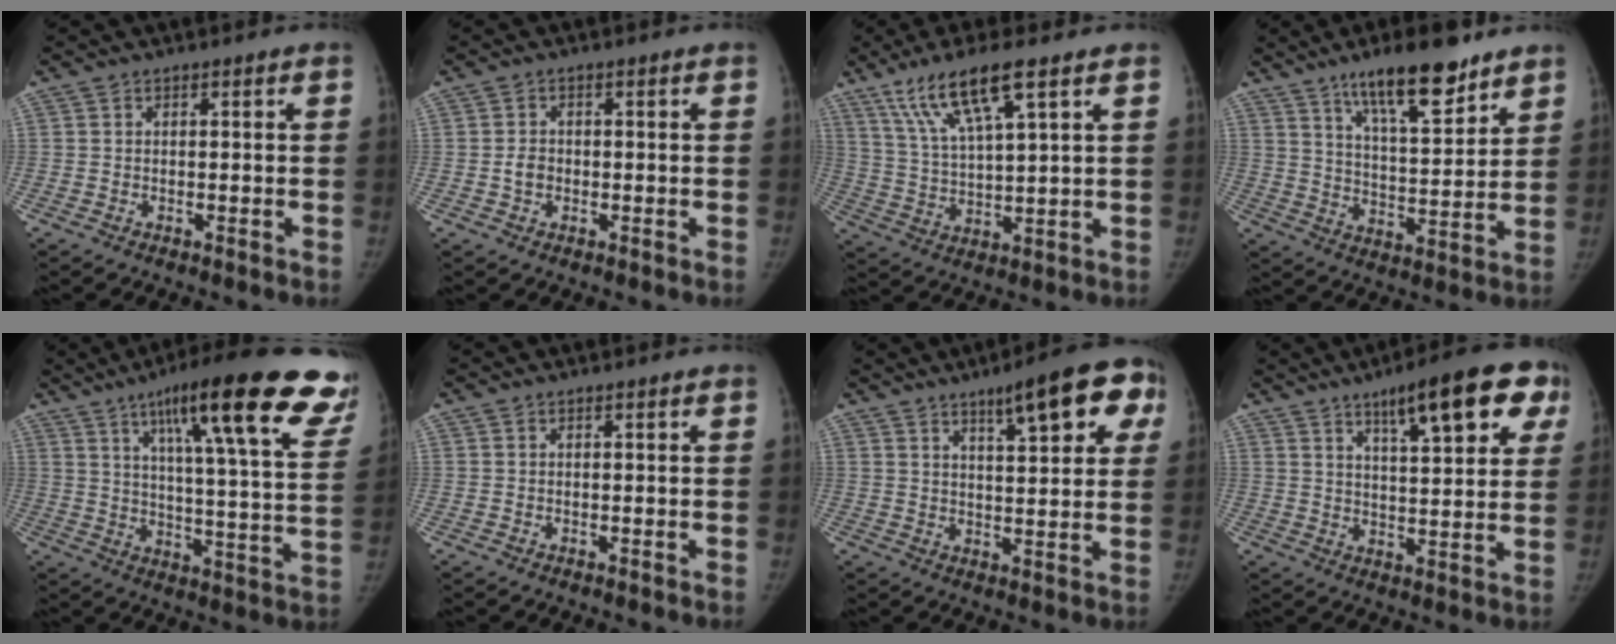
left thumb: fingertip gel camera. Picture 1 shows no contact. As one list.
[{"total": 2.4, "force": [-0.5, 1.9, 1.4], "torque": [-0.020, 0.008, -0.010]}, {"total": 12.4, "force": [7.3, 2.3, 9.7], "torque": [-0.190, -0.017, 0.146]}, {"total": 15.2, "force": [10.4, 4.4, 10.2], "torque": [-0.138, -0.060, 0.175]}, {"total": 28.7, "force": [16.6, 5.2, 22.8], "torque": [-0.286, -0.036, 0.229]}, {"total": 0.0}, {"total": 13.4, "force": [6.6, 3.8, 11.0], "torque": [-0.115, -0.010, 0.084]}, {"total": 16.1, "force": [8.4, 4.6, 12.9], "torque": [-0.146, -0.018, 0.115]}]